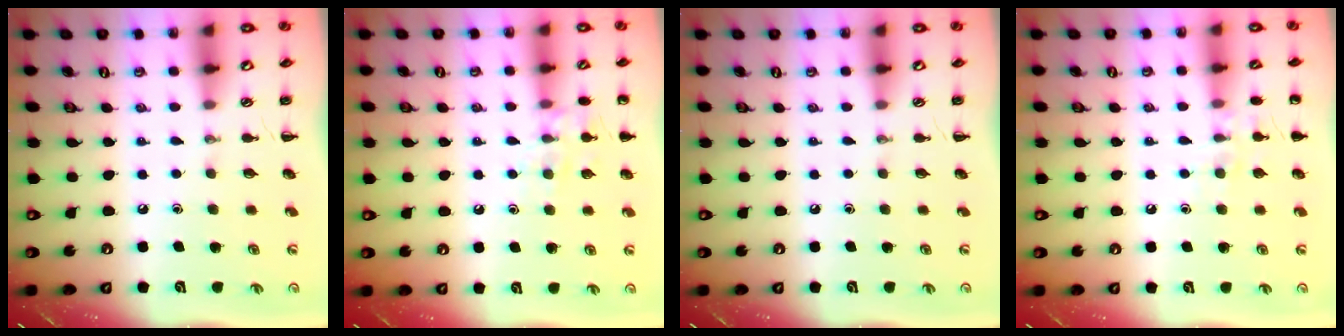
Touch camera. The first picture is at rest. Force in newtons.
{"total": 9.2, "press": 9.1, "slide": 1.1}
{"total": 0.0}
{"total": 6.9, "press": 6.8, "slide": 1.4}